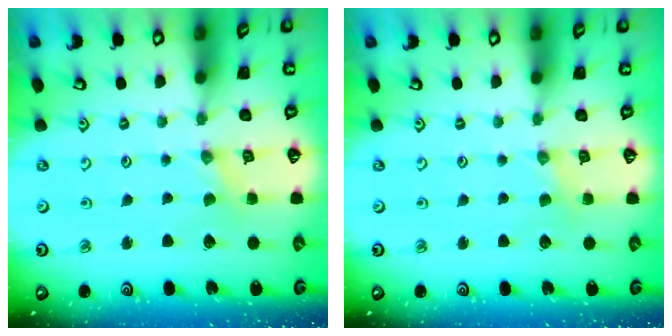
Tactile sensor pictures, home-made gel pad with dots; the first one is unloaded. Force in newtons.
{"total": 1.1, "press": 1.0, "slide": 0.3}